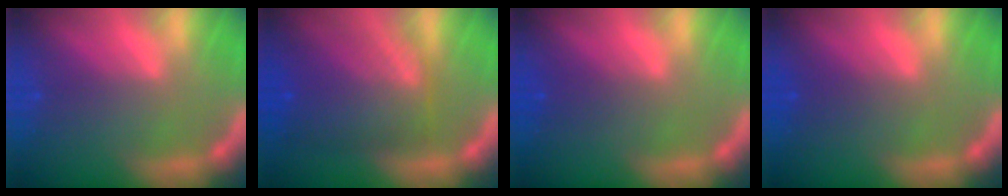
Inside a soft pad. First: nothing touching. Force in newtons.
{"total": 8.1}
{"total": 1.4}
{"total": 1.5}